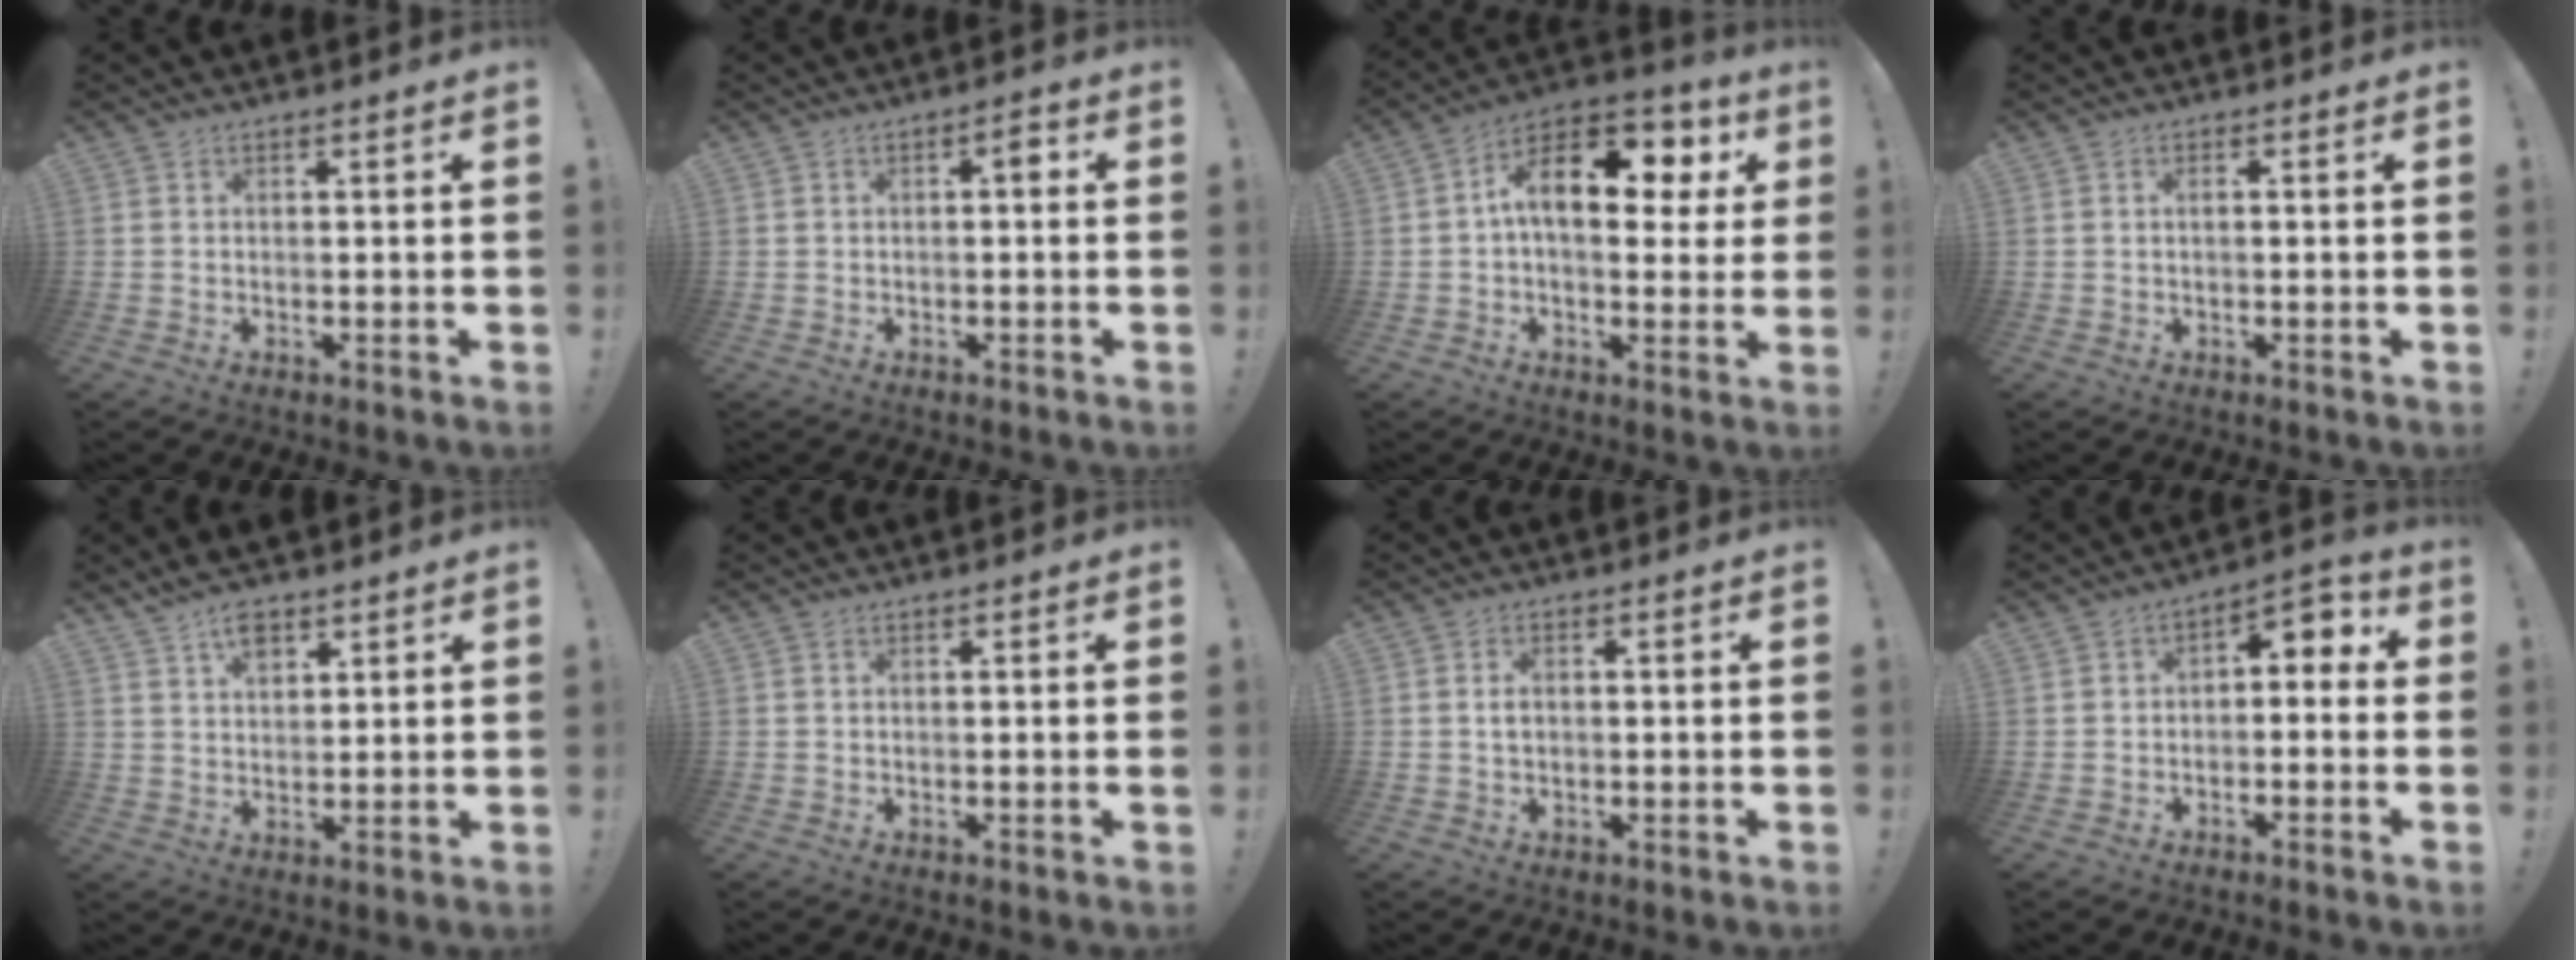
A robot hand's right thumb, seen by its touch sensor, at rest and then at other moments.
{"total": 2.1, "force": [-0.4, 0.8, 2.0], "torque": [-0.035, 0.009, -0.011]}
{"total": 15.8, "force": [4.0, 8.9, 12.4], "torque": [-0.188, 0.001, 0.069]}
{"total": 0.8, "force": [0.0, 0.1, 0.8], "torque": [-0.016, 0.001, -0.001]}
{"total": 7.0, "force": [4.8, 3.8, 3.4], "torque": [-0.057, -0.021, 0.088]}
{"total": 0.6, "force": [0.2, -0.3, 0.4], "torque": [-0.001, -0.003, 0.002]}
{"total": 1.6, "force": [0.1, 1.1, 1.3], "torque": [-0.017, 0.002, 0.000]}
{"total": 4.3, "force": [-1.7, 2.7, 2.8], "torque": [-0.026, 0.007, -0.034]}